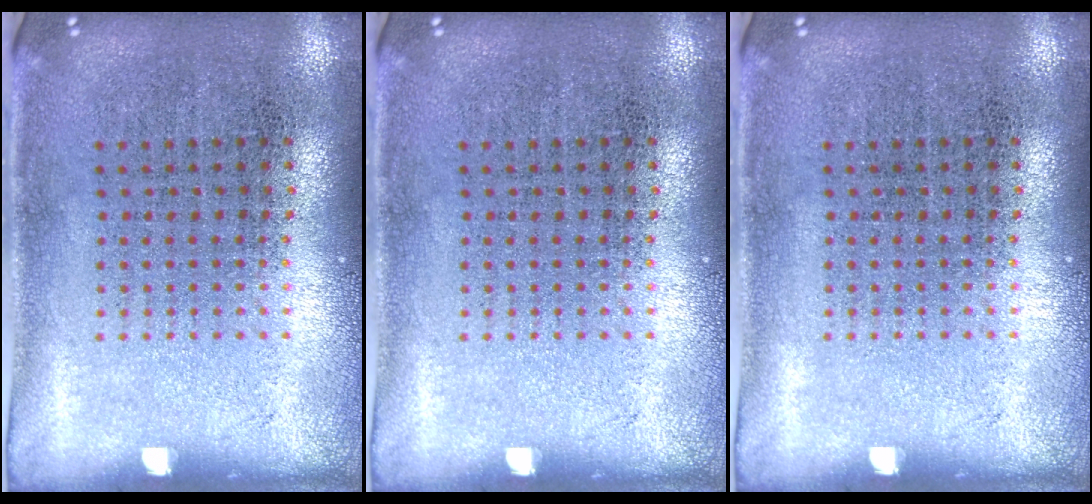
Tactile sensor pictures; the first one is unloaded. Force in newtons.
{"total": 0.0}
{"total": 0.0}